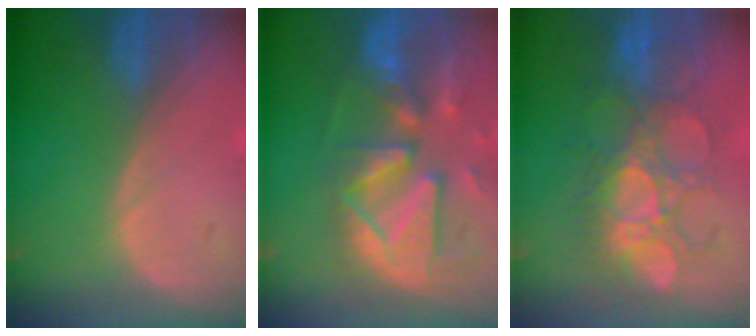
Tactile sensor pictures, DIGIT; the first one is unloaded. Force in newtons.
{"total": 13.1, "press": 11.4, "slide": 6.6}
{"total": 9.0, "press": 8.9, "slide": 1.1}